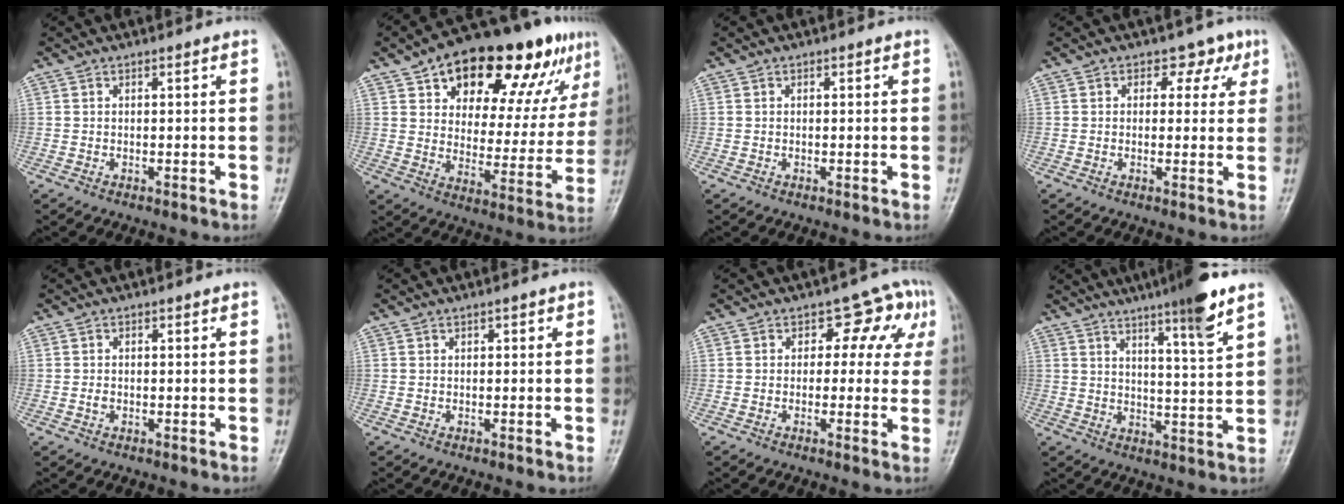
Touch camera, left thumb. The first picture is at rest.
{"total": 25.0, "force": [13.9, 11.7, 17.2], "torque": [-0.206, -0.007, 0.206]}
{"total": 0.0}
{"total": 4.0, "force": [1.8, 3.1, 1.6], "torque": [0.012, -0.002, 0.015]}
{"total": 0.9, "force": [-0.4, 0.7, 0.4], "torque": [-0.009, 0.001, -0.008]}
{"total": 0.8, "force": [0.2, 0.5, 0.6], "torque": [-0.002, 0.002, 0.001]}
{"total": 7.6, "force": [2.0, 5.5, 4.8], "torque": [0.002, 0.009, 0.012]}
{"total": 10.6, "force": [6.9, 0.3, 8.1], "torque": [-0.119, -0.038, 0.105]}